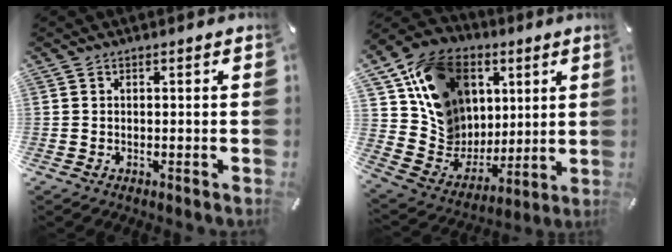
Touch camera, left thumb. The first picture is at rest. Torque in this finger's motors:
{"motor_torque": [1.45, 1.39, 1.04, -0.03, 0.26]}